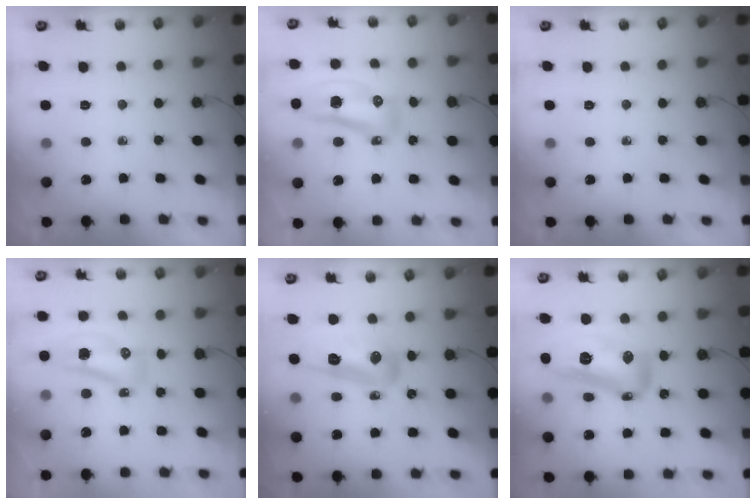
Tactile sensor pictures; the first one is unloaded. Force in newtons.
{"total": 27.4, "press": 16.3, "slide": 22.0}
{"total": 0.0}
{"total": 9.4, "press": 9.4, "slide": 1.2}
{"total": 15.8, "press": 14.9, "slide": 5.4}
{"total": 17.6, "press": 17.5, "slide": 1.5}